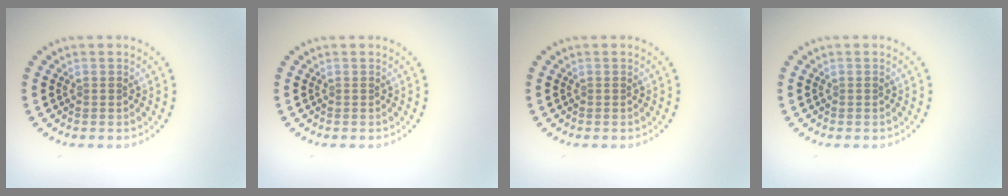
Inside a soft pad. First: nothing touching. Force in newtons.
{"total": 0.0}
{"total": 0.0}
{"total": 0.0}